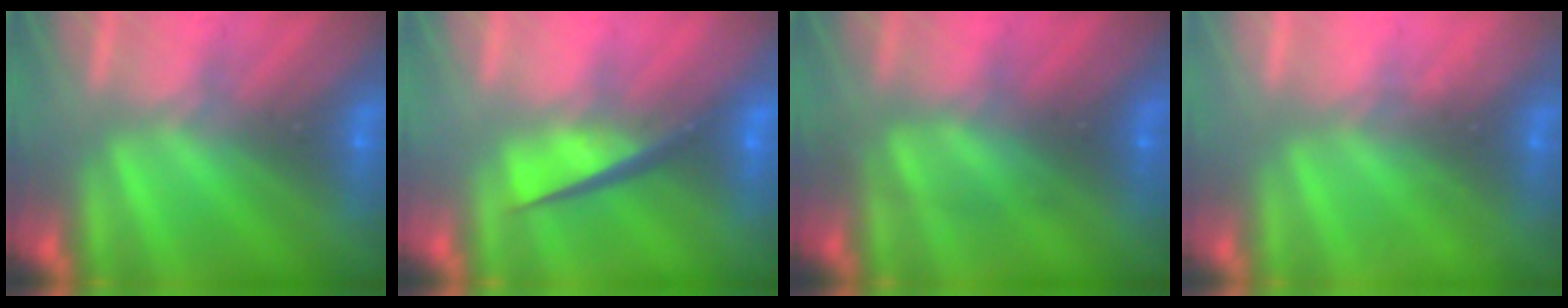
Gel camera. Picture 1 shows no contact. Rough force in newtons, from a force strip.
{"total": 4.5}
{"total": 2.4}
{"total": 2.3}